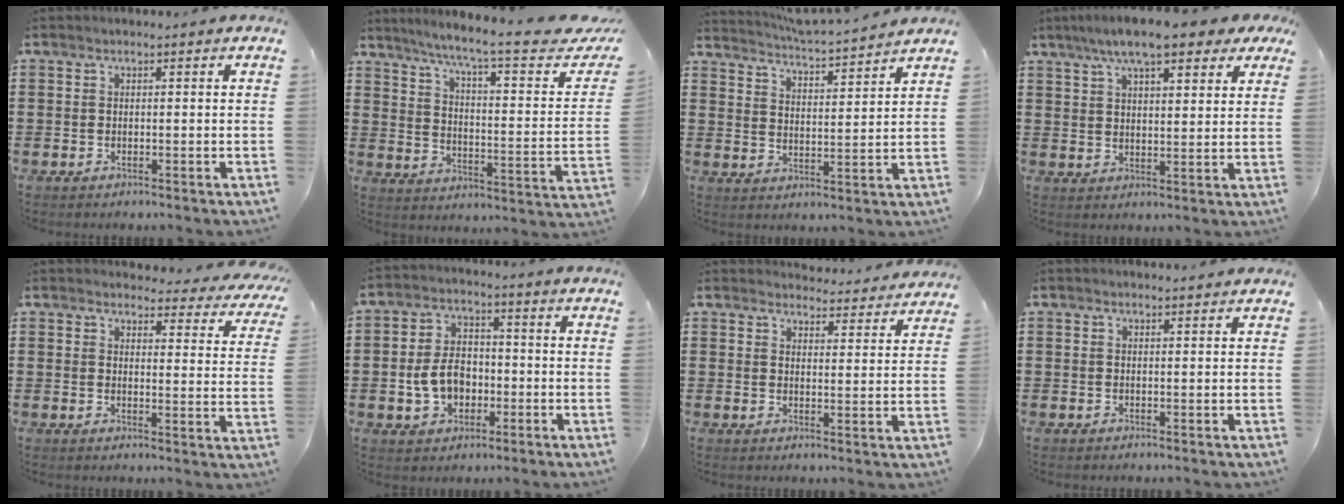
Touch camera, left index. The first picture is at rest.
{"total": 8.8, "force": [6.4, -0.1, 6.0], "torque": [-0.122, -0.044, 0.095]}
{"total": 4.1, "force": [4.0, -0.8, 0.6], "torque": [-0.033, -0.035, 0.064]}
{"total": 9.1, "force": [7.1, 1.8, 5.4], "torque": [-0.116, -0.004, 0.126]}
{"total": 3.8, "force": [3.7, 0.5, 0.8], "torque": [-0.019, -0.026, 0.062]}
{"total": 6.8, "force": [-1.5, 4.8, 4.5], "torque": [-0.099, 0.004, -0.035]}
{"total": 4.0, "force": [4.0, 0.2, 0.0], "torque": [-0.008, -0.027, 0.071]}
{"total": 0.8, "force": [0.8, 0.0, 0.2], "torque": [-0.005, -0.001, 0.017]}